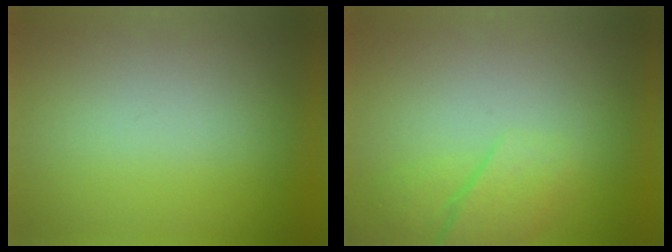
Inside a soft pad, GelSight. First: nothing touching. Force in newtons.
{"total": 2.5}